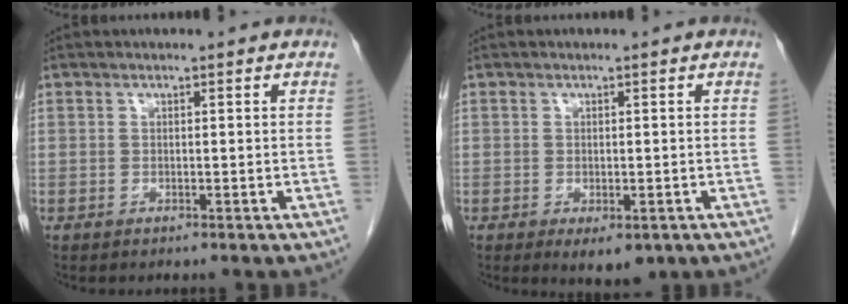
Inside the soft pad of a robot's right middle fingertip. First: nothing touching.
{"total": 3.5, "force": [-1.6, 1.7, 2.6], "torque": [-0.032, -0.006, -0.012]}